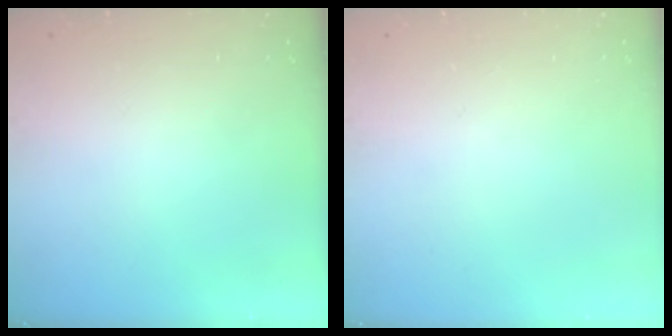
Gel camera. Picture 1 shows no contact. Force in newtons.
{"total": 0.0}